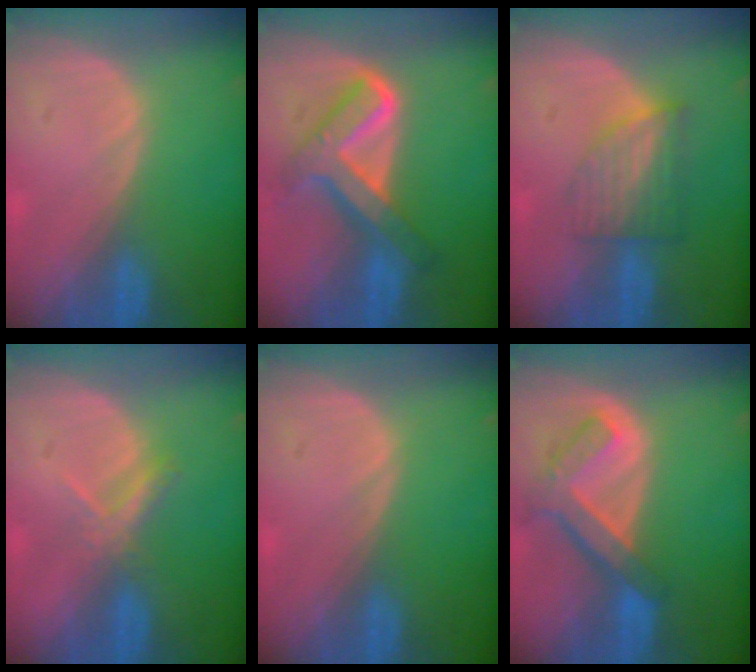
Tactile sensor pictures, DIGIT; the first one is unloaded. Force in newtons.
{"total": 8.4, "press": 8.4, "slide": 0.7}
{"total": 6.3, "press": 5.6, "slide": 2.9}
{"total": 3.1, "press": 2.9, "slide": 0.9}
{"total": 0.0}
{"total": 7.4, "press": 6.4, "slide": 3.7}